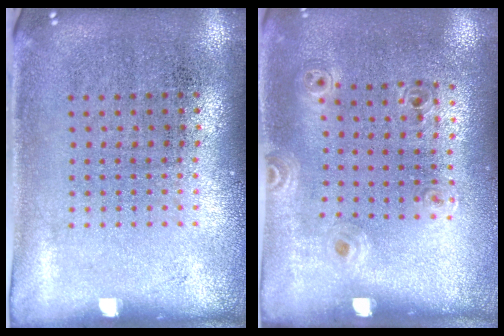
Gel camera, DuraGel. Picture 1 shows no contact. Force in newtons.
{"total": 1.1, "press": 0.9, "slide": 0.6}